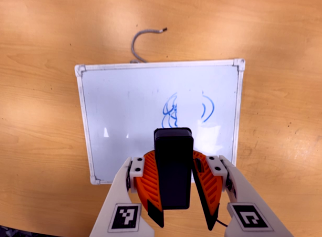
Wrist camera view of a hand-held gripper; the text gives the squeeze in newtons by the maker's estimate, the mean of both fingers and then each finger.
{"total": 9.5, "left": 9.2, "right": 9.8}